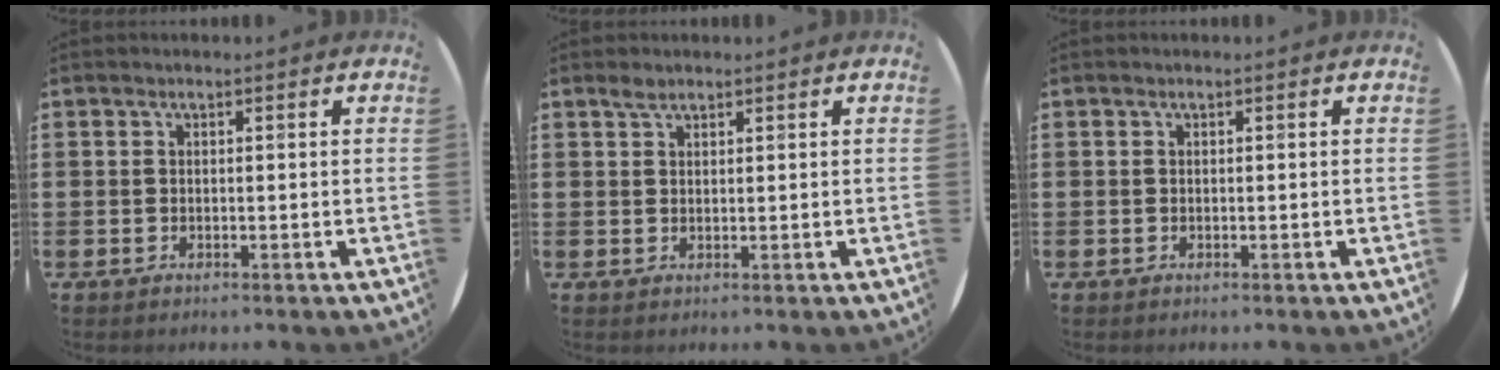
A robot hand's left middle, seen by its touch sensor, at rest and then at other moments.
{"total": 1.5, "force": [1.3, 0.6, 0.6], "torque": [-0.007, 0.000, 0.022]}
{"total": 0.0}